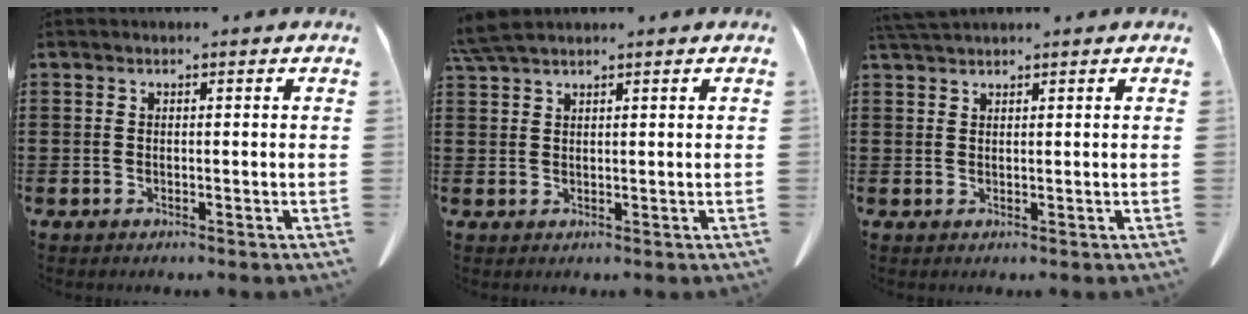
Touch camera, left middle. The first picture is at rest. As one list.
[{"total": 3.2, "force": [2.7, 0.3, 1.7], "torque": [-0.042, 0.001, 0.052]}, {"total": 1.8, "force": [1.7, 0.1, 0.6], "torque": [-0.016, -0.002, 0.035]}]